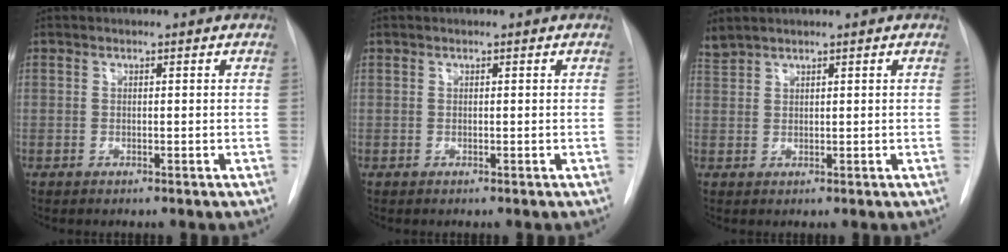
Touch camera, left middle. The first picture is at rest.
{"total": 0.0}
{"total": 2.0, "force": [2.0, 0.0, 0.4], "torque": [-0.018, 0.020, 0.048]}